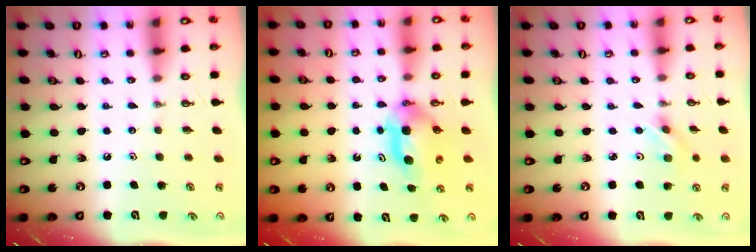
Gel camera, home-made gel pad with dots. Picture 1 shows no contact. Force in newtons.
{"total": 5.4, "press": 5.2, "slide": 1.1}
{"total": 2.0, "press": 1.9, "slide": 0.6}